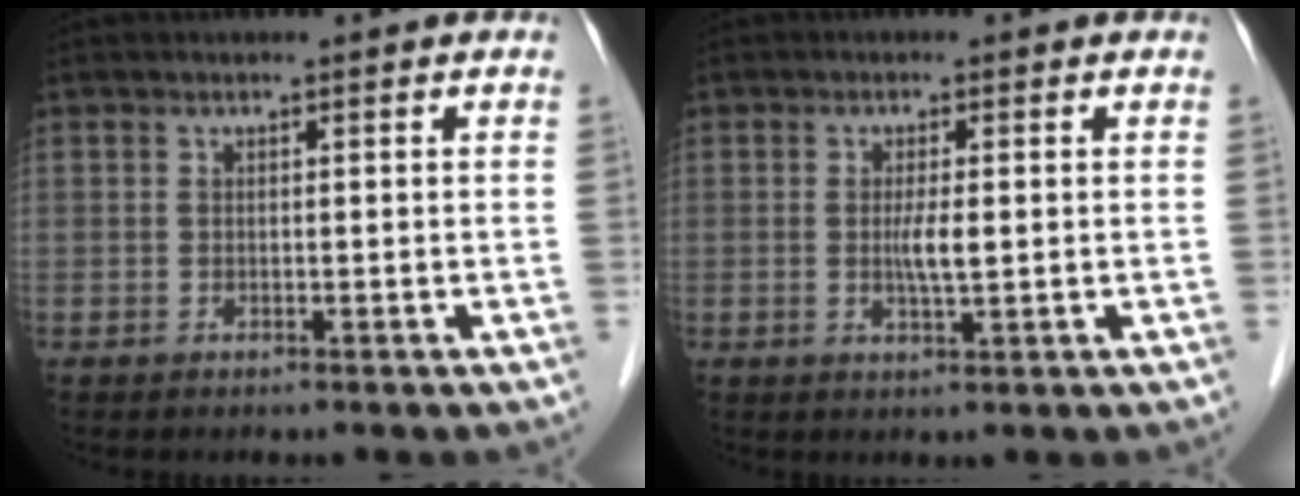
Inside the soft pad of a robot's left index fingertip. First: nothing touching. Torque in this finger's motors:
{"motor_torque": [0.47, 0.22, 0.05, 0.02]}